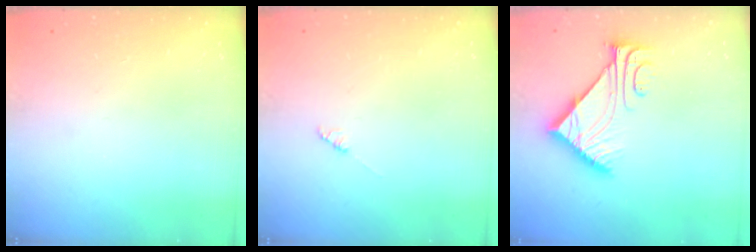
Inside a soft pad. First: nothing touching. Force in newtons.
{"total": 1.4, "press": 1.4, "slide": 0.2}
{"total": 8.9, "press": 8.9, "slide": 0.2}